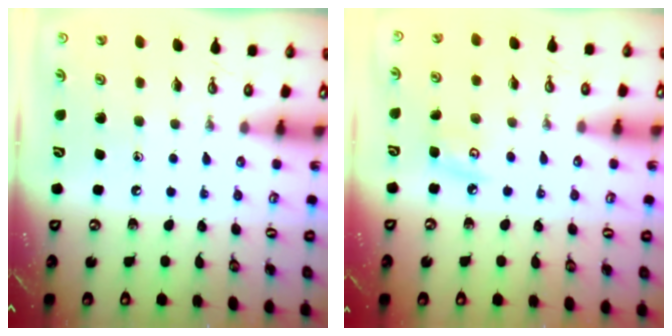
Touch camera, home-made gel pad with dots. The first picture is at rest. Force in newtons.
{"total": 5.6, "press": 5.6, "slide": 0.8}